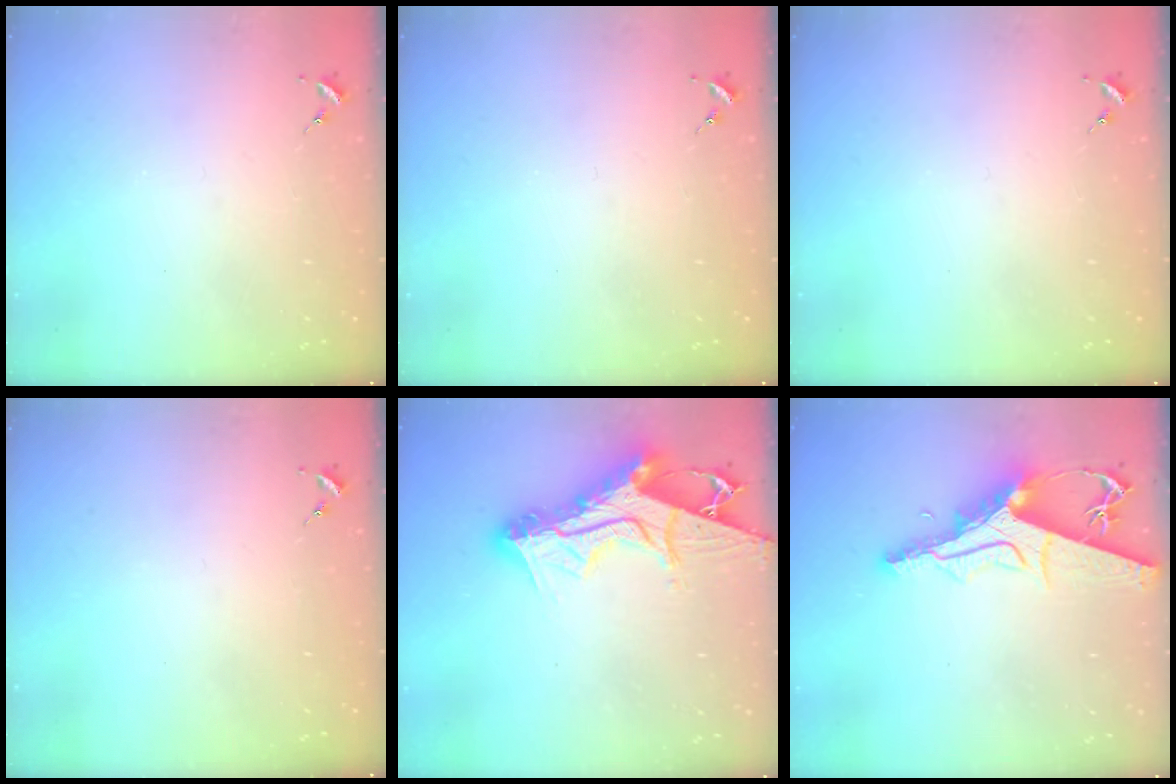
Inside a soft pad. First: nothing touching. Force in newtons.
{"total": 0.0}
{"total": 0.0}
{"total": 0.0}
{"total": 19.7, "press": 19.6, "slide": 1.6}
{"total": 13.2, "press": 13.1, "slide": 1.4}